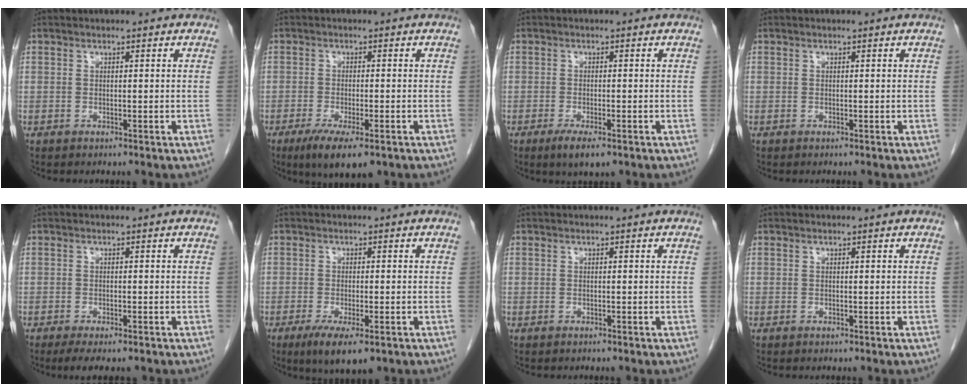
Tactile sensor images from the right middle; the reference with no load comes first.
{"total": 8.0, "force": [-5.0, 2.0, 5.9], "torque": [-0.094, -0.017, -0.077]}
{"total": 4.2, "force": [-2.5, 1.0, 3.1], "torque": [-0.055, -0.007, -0.038]}
{"total": 0.0}
{"total": 5.2, "force": [-4.0, 1.3, 3.0], "torque": [-0.042, -0.010, -0.059]}
{"total": 6.7, "force": [-3.9, 1.8, 5.2], "torque": [-0.083, -0.016, -0.060]}
{"total": 0.0}
{"total": 0.0}